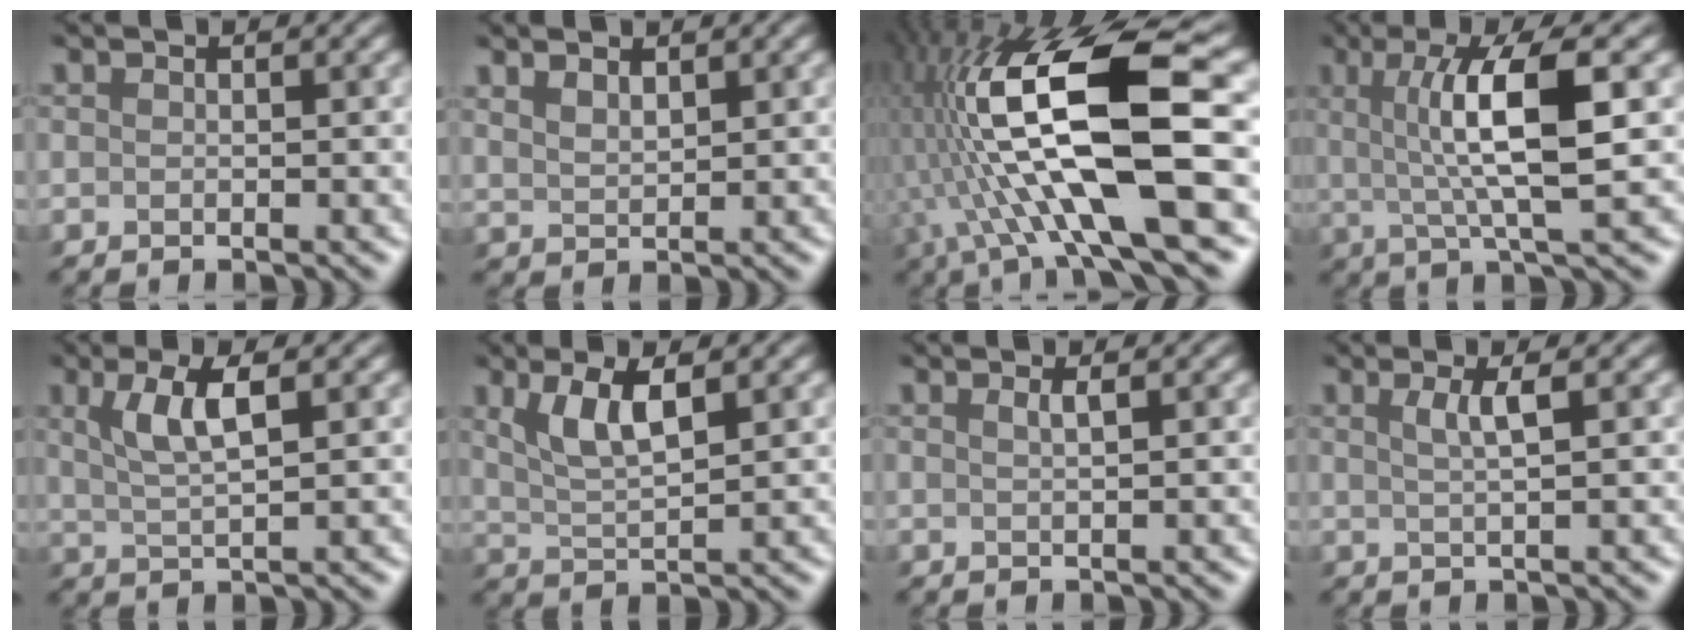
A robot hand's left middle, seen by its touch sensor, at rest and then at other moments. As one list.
[{"total": 1.6, "force": [1.6, 0.3, 0.0], "torque": [-0.004, 0.004, 0.035]}, {"total": 15.3, "force": [-0.8, 5.2, 14.3], "torque": [-0.267, 0.017, -0.016]}, {"total": 7.1, "force": [1.4, 1.3, 6.8], "torque": [-0.107, 0.014, 0.023]}, {"total": 3.2, "force": [1.6, 0.6, 2.7], "torque": [-0.049, 0.008, 0.030]}, {"total": 3.3, "force": [1.9, 0.7, 2.5], "torque": [-0.051, 0.005, 0.039]}, {"total": 0.6, "force": [0.4, 0.0, 0.5], "torque": [-0.003, 0.005, 0.008]}, {"total": 1.7, "force": [0.7, 0.3, 1.5], "torque": [-0.023, 0.006, 0.009]}]